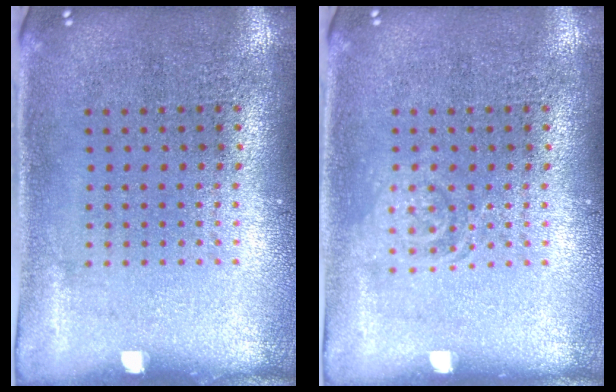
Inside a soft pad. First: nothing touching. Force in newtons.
{"total": 1.4, "press": 1.4, "slide": 0.2}